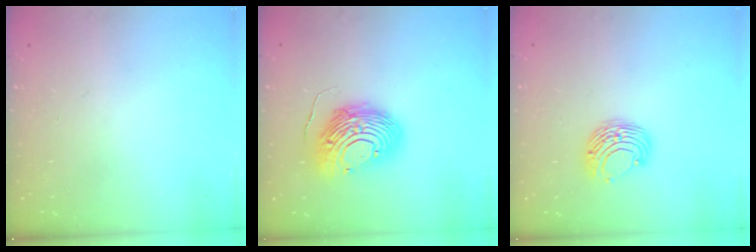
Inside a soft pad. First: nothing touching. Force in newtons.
{"total": 13.8, "press": 13.7, "slide": 1.3}
{"total": 8.2, "press": 8.2, "slide": 0.6}